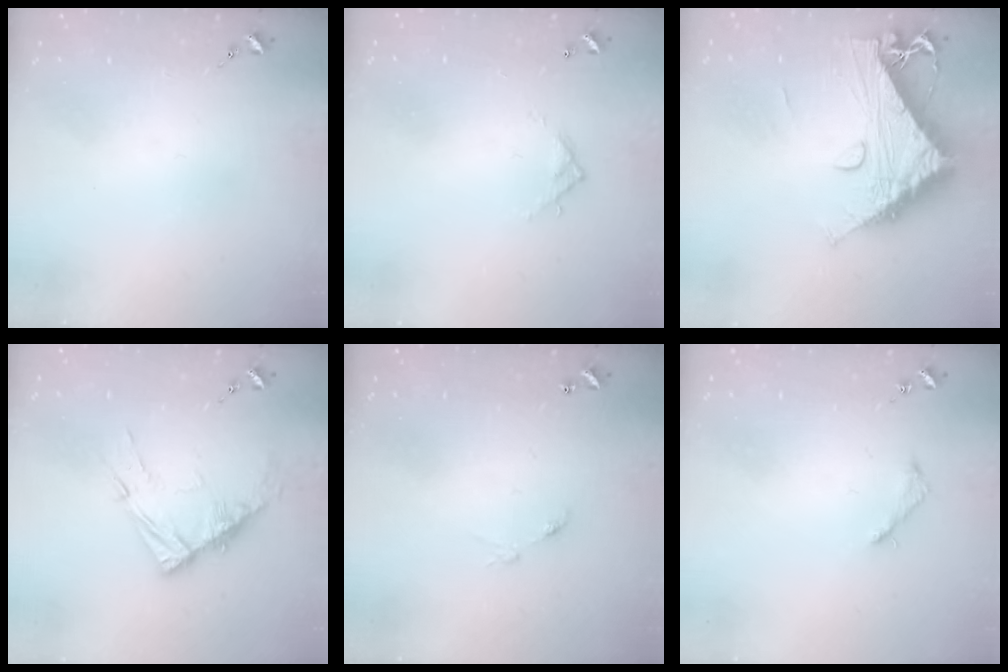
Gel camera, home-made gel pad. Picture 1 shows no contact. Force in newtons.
{"total": 4.2, "press": 4.2, "slide": 0.2}
{"total": 15.5, "press": 15.5, "slide": 1.5}
{"total": 11.3, "press": 11.2, "slide": 1.1}
{"total": 5.6, "press": 5.5, "slide": 0.6}
{"total": 3.1, "press": 3.0, "slide": 0.3}